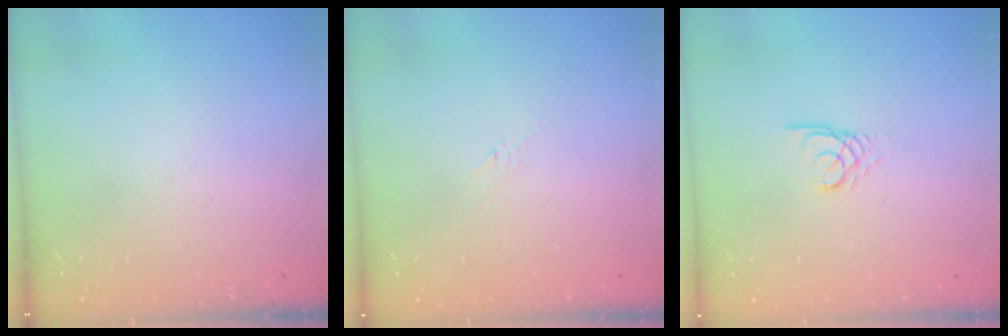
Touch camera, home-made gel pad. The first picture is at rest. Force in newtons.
{"total": 2.8, "press": 2.7, "slide": 0.6}
{"total": 2.5, "press": 2.5, "slide": 0.2}